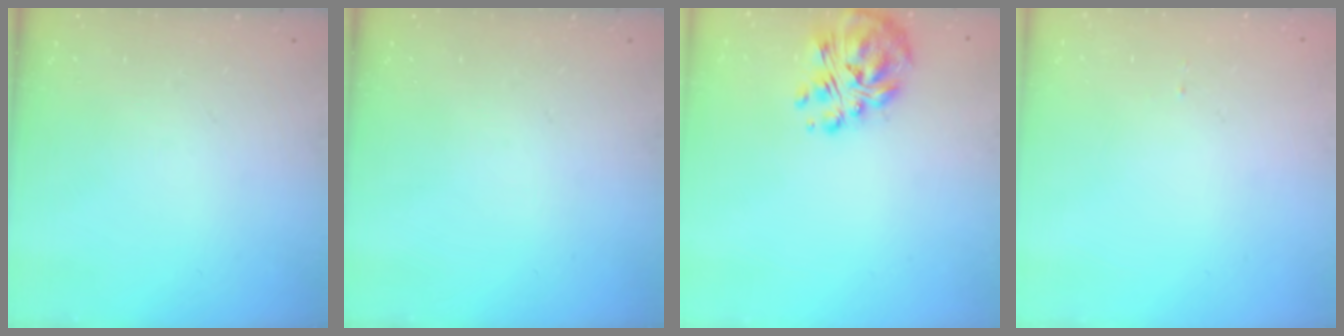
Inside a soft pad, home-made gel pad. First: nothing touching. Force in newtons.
{"total": 0.0}
{"total": 9.5, "press": 9.2, "slide": 2.6}
{"total": 1.0, "press": 1.0, "slide": 0.1}